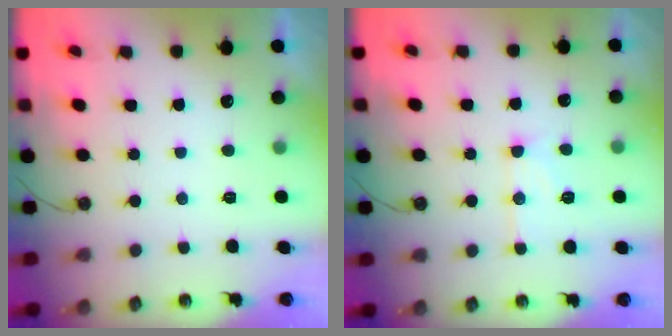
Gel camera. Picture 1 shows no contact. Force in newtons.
{"total": 11.7, "press": 11.7, "slide": 1.0}